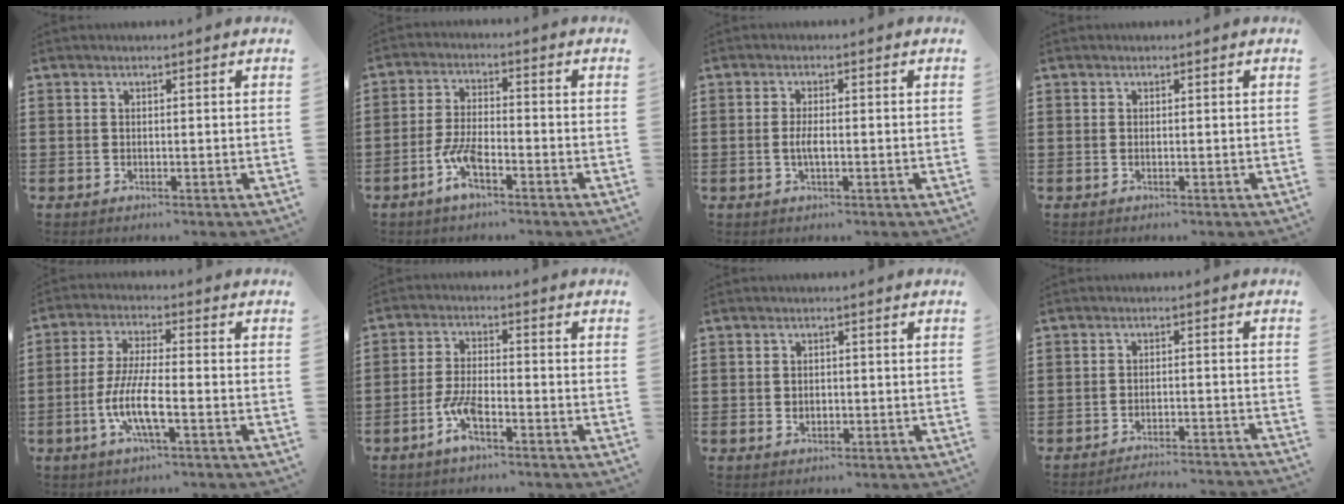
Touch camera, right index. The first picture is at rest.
{"total": 5.8, "force": [-3.2, 1.4, 4.7], "torque": [-0.120, -0.012, -0.065]}
{"total": 2.5, "force": [-0.4, 0.7, 2.3], "torque": [-0.049, -0.002, -0.010]}
{"total": 0.0}
{"total": 8.0, "force": [-2.8, 1.5, 7.3], "torque": [-0.163, -0.016, -0.060]}
{"total": 5.5, "force": [-3.0, 1.4, 4.4], "torque": [-0.108, -0.008, -0.061]}
{"total": 1.1, "force": [0.0, 0.9, 0.7], "torque": [-0.015, 0.006, -0.001]}
{"total": 2.9, "force": [-2.9, -0.3, 0.1], "torque": [-0.006, -0.002, -0.061]}